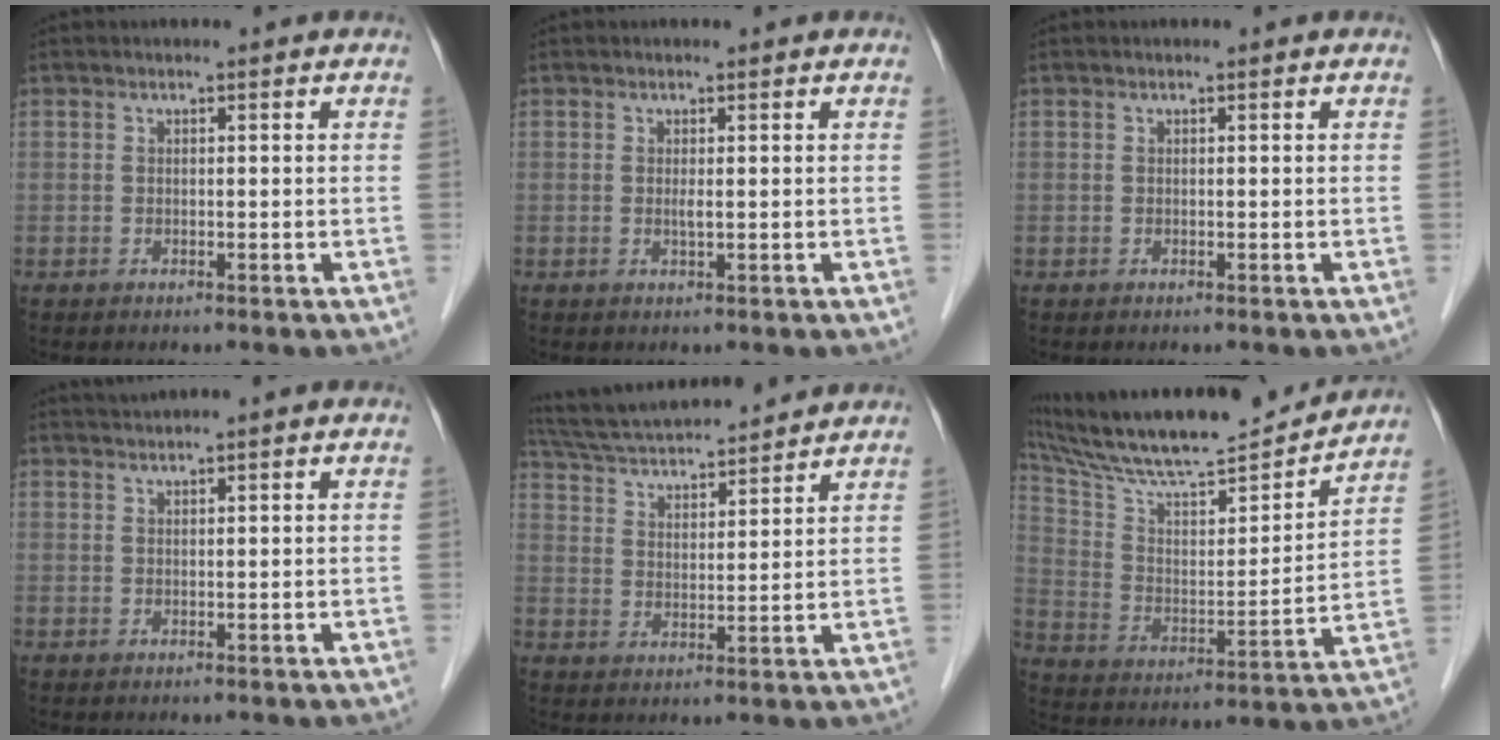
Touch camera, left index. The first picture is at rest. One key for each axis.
{"total": 0.8, "fx": 0.1, "fy": 0.1, "fz": 0.8, "tx": -0.020, "ty": -0.003, "tz": 0.002}
{"total": 0.0}
{"total": 1.2, "fx": 1.1, "fy": -0.4, "fz": 0.4, "tx": -0.009, "ty": 0.011, "tz": 0.026}
{"total": 15.6, "fx": 14.4, "fy": 1.7, "fz": 5.7, "tx": -0.109, "ty": 0.033, "tz": 0.239}
{"total": 22.7, "fx": 20.6, "fy": 2.4, "fz": 9.3, "tx": -0.168, "ty": -0.002, "tz": 0.322}